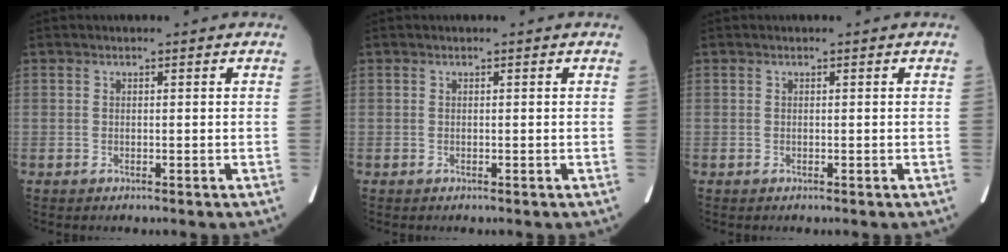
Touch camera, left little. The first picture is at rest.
{"total": 0.0}
{"total": 0.0}